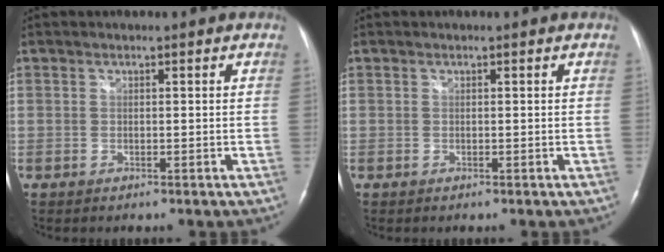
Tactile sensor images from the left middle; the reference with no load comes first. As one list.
[{"total": 0.0}]